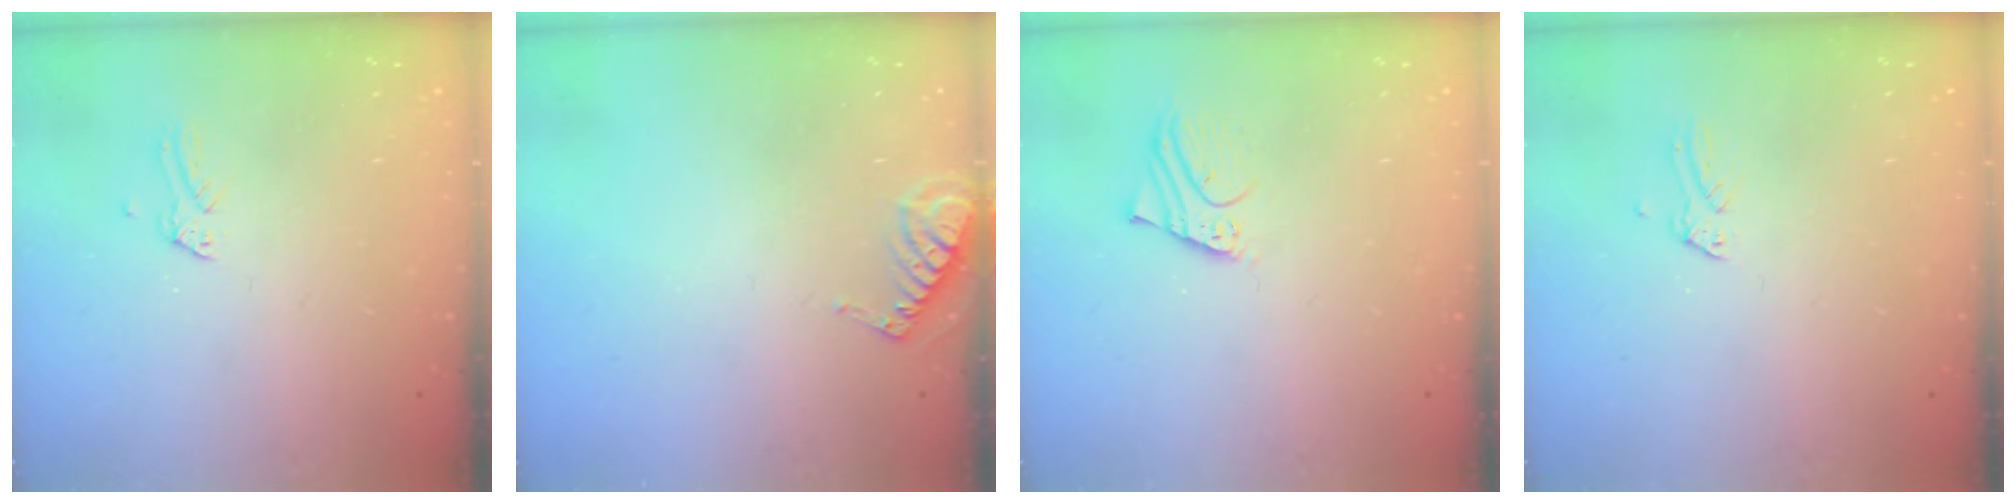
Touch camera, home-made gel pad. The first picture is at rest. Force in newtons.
{"total": 6.2, "press": 6.2, "slide": 0.4}
{"total": 2.8, "press": 2.8, "slide": 0.2}
{"total": 0.0}